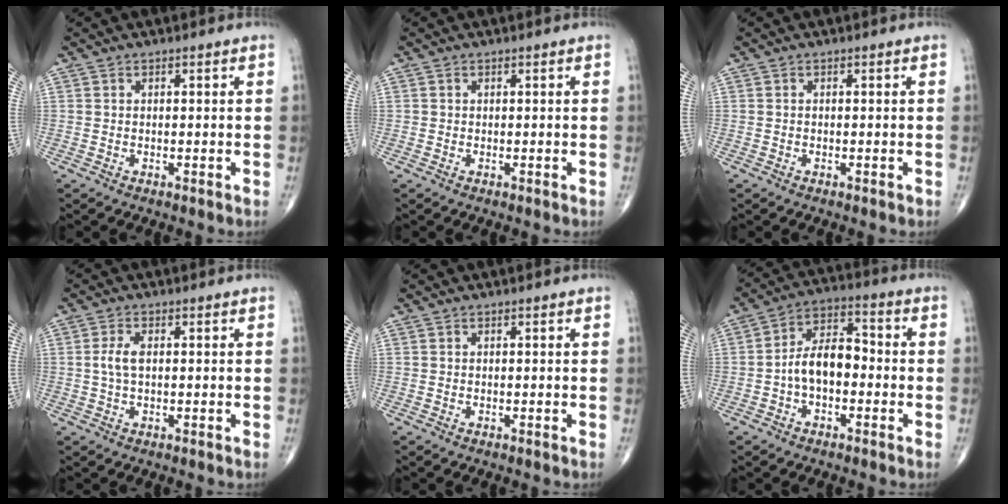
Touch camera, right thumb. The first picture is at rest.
{"total": 0.0}
{"total": 0.0}
{"total": 3.2, "force": [0.2, 1.5, 2.8], "torque": [-0.067, 0.005, 0.003]}
{"total": 0.0}
{"total": 9.2, "force": [-1.7, 5.4, 7.2], "torque": [-0.114, 0.040, -0.041]}